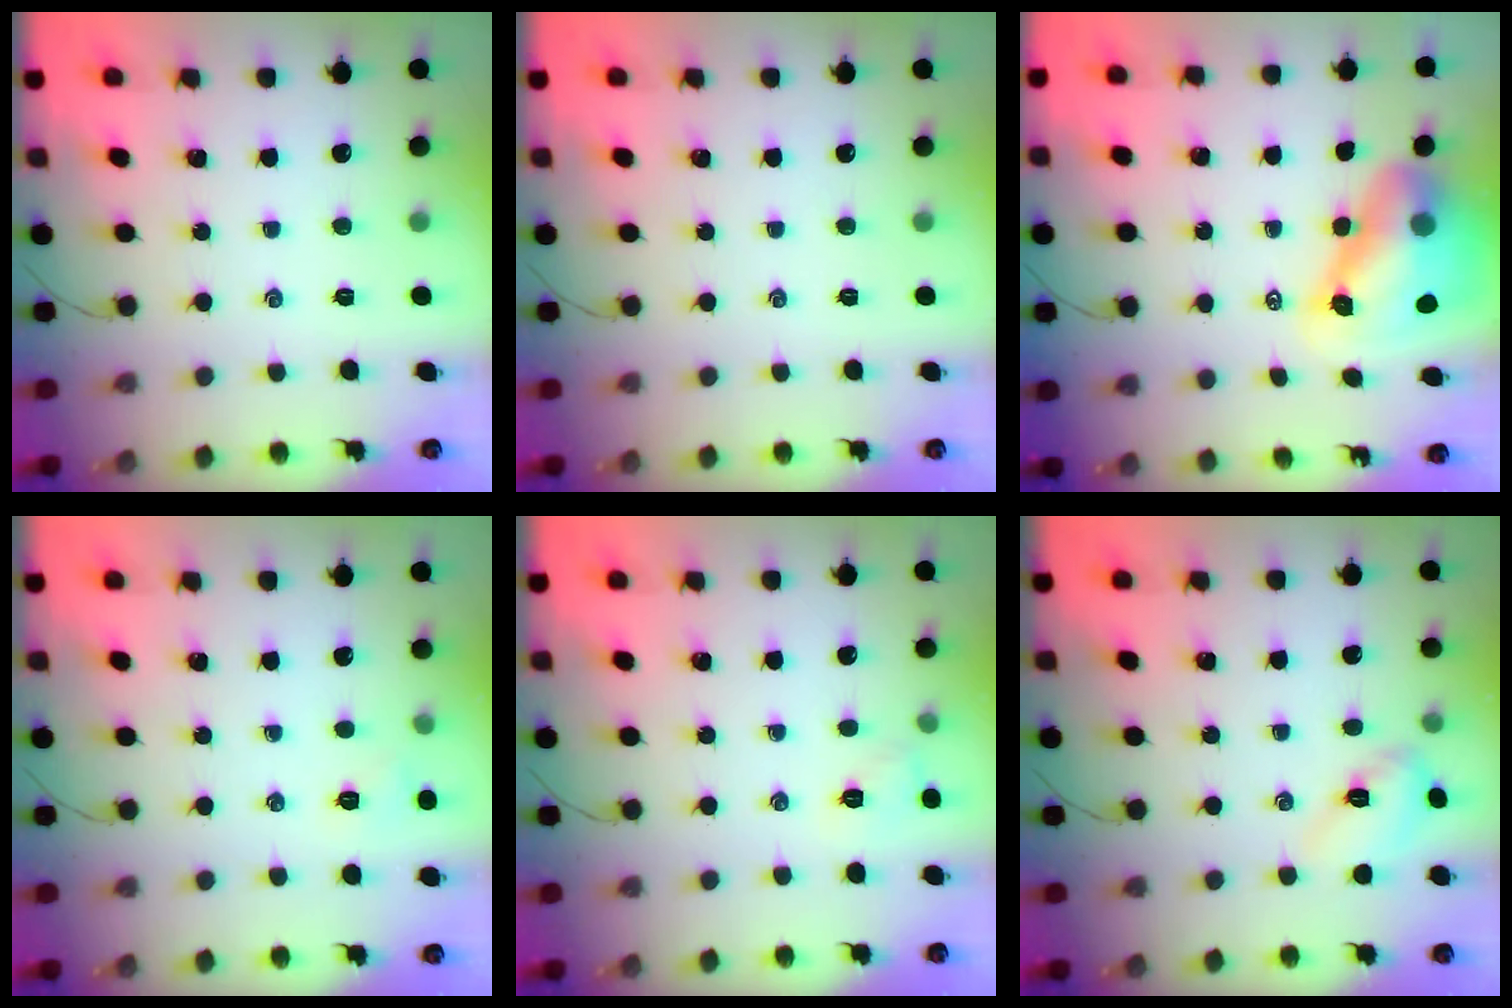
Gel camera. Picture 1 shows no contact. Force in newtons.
{"total": 0.0}
{"total": 11.2, "press": 10.7, "slide": 3.5}
{"total": 5.4, "press": 5.3, "slide": 1.3}
{"total": 5.8, "press": 5.6, "slide": 1.5}
{"total": 5.1, "press": 5.1, "slide": 0.7}